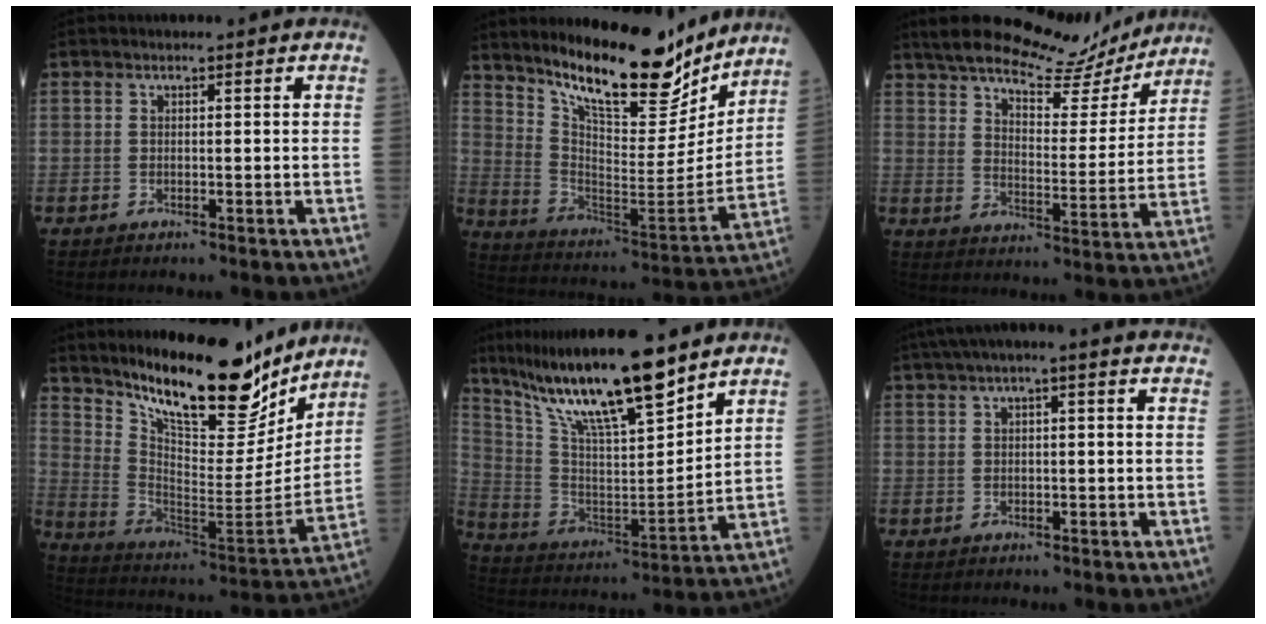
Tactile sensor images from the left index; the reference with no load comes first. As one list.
[{"total": 18.4, "force": [15.4, 4.4, 9.1], "torque": [-0.152, -0.041, 0.252]}, {"total": 17.0, "force": [15.1, 4.2, 6.5], "torque": [-0.100, -0.011, 0.210]}, {"total": 20.2, "force": [16.7, 4.9, 10.3], "torque": [-0.174, -0.041, 0.269]}, {"total": 18.9, "force": [14.6, 2.0, 11.8], "torque": [-0.216, -0.005, 0.271]}, {"total": 6.1, "force": [3.5, 0.9, 4.9], "torque": [-0.086, 0.038, 0.049]}]